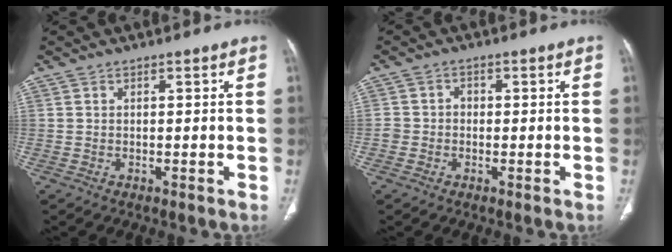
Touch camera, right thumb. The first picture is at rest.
{"total": 2.5, "force": [-0.6, 2.3, 0.7], "torque": [0.000, 0.015, -0.015]}